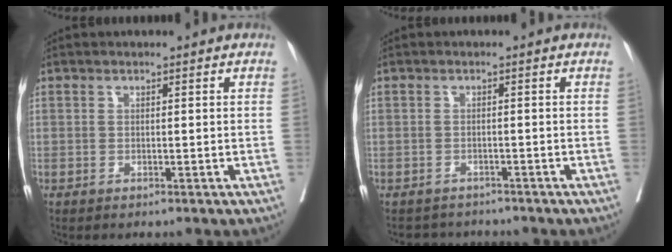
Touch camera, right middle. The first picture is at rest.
{"total": 3.2, "force": [-3.0, 1.1, -0.6], "torque": [0.010, -0.003, -0.047]}